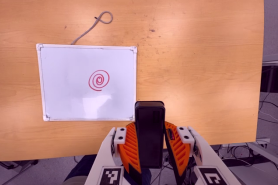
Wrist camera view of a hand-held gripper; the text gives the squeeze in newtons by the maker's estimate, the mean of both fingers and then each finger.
{"total": 8.4, "left": 7.0, "right": 9.9}